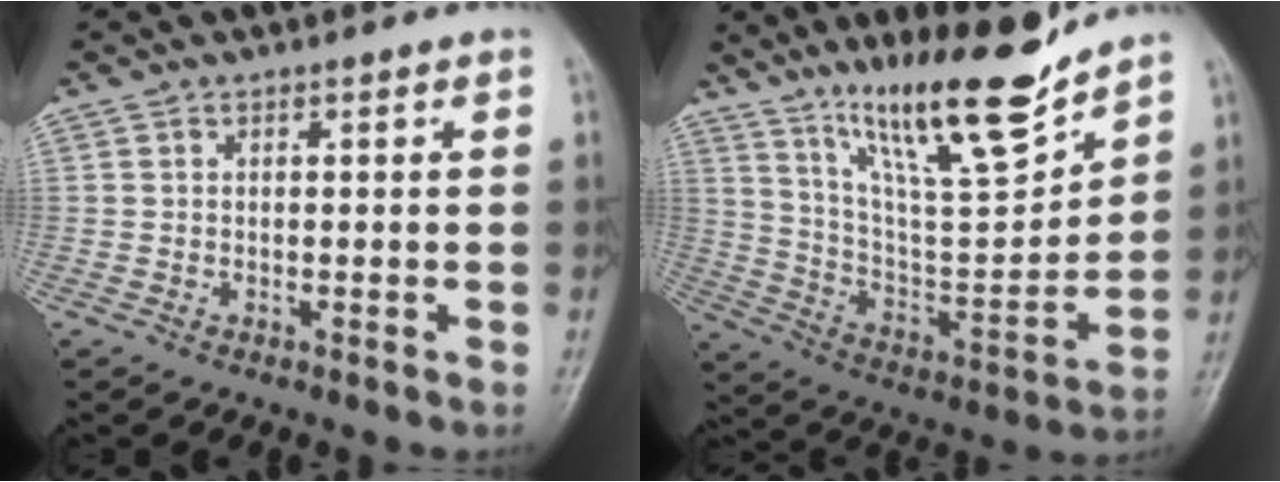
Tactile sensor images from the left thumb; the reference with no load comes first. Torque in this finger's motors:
{"motor_torque": [0.72, 0.17, 1.44, -1.31, 0.31]}